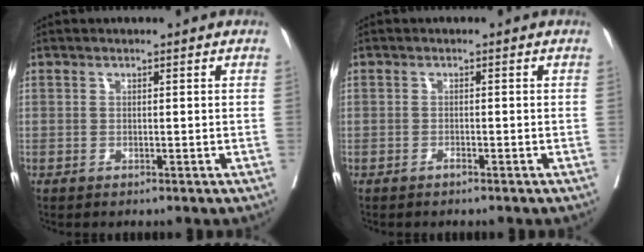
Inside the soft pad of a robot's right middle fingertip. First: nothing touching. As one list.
[{"total": 0.5, "force": [-0.5, 0.0, 0.2], "torque": [-0.011, -0.003, -0.008]}]